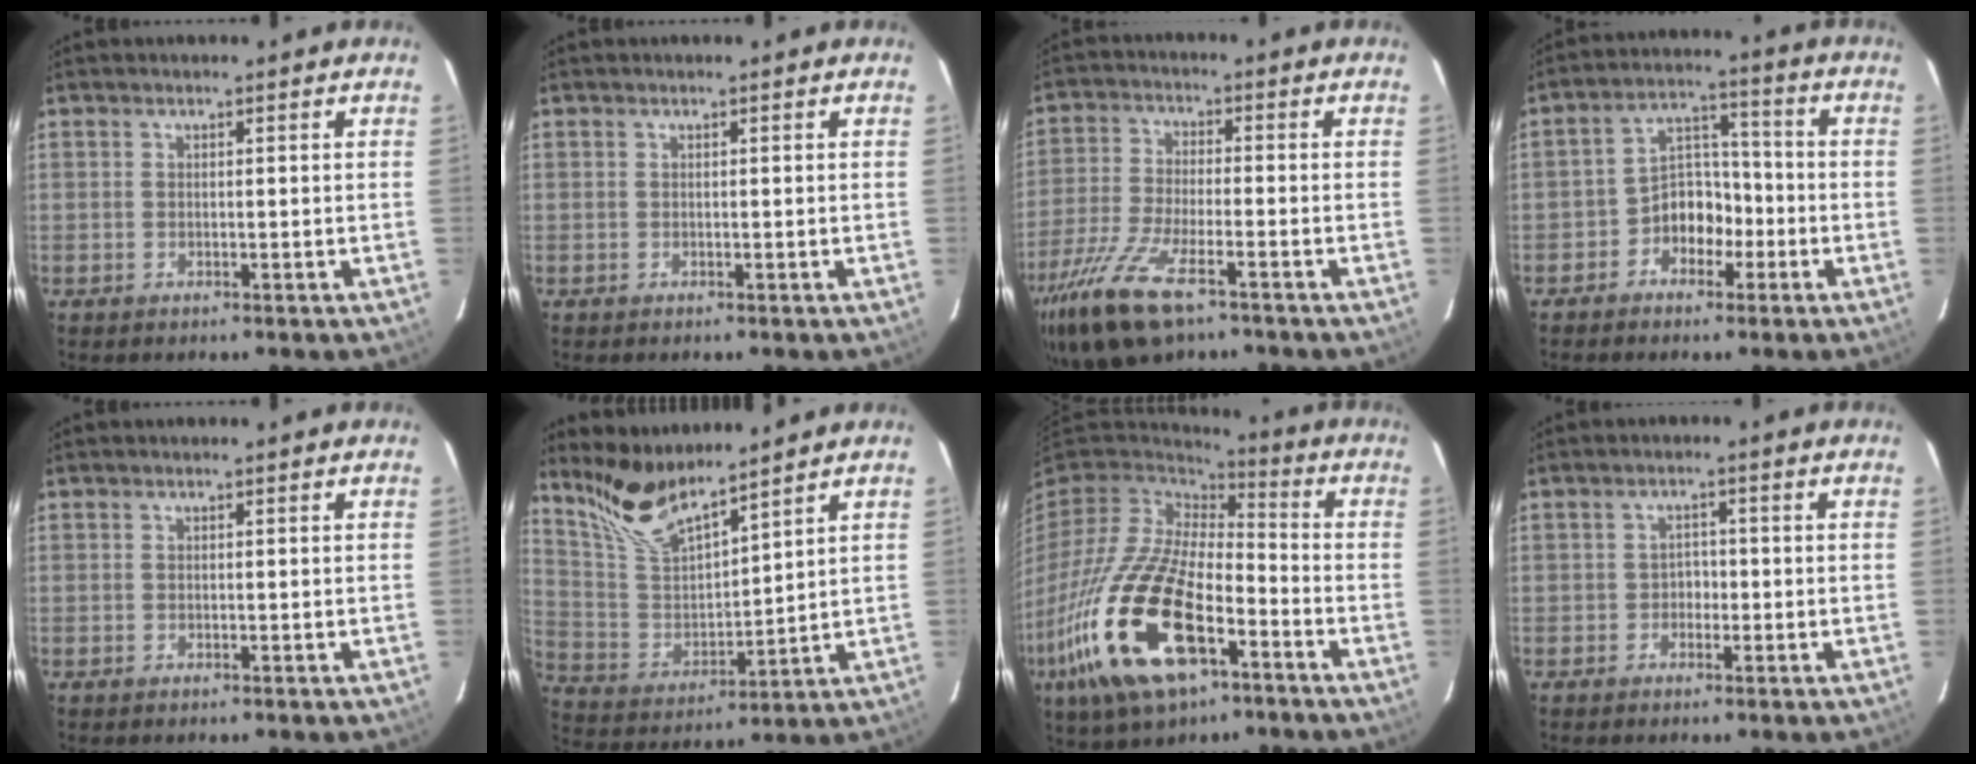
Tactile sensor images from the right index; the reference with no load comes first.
{"total": 0.0}
{"total": 15.5, "force": [-9.7, 5.3, 10.9], "torque": [-0.242, -0.041, -0.189]}
{"total": 6.9, "force": [-3.4, 5.2, 3.0], "torque": [-0.048, 0.031, -0.056]}
{"total": 0.0}
{"total": 11.8, "force": [10.1, 2.4, 5.6], "torque": [-0.118, -0.005, 0.209]}
{"total": 26.6, "force": [-11.4, 12.1, 20.7], "torque": [-0.448, -0.050, -0.208]}
{"total": 1.8, "force": [-0.8, 1.6, 0.5], "torque": [-0.009, 0.006, -0.013]}